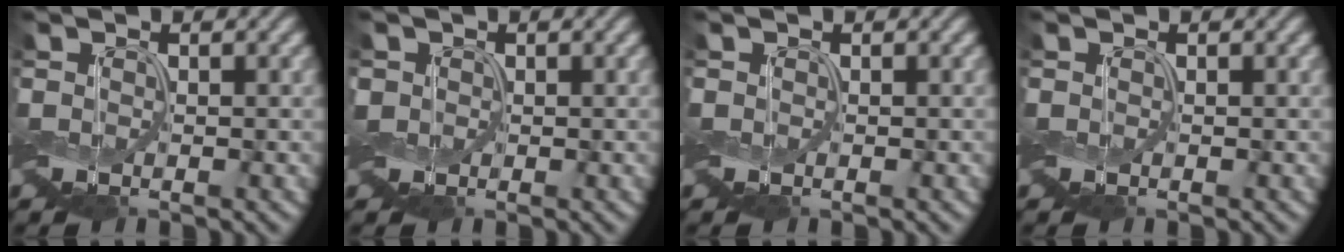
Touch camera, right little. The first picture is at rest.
{"total": 1.0, "force": [0.1, 1.0, 0.1], "torque": [-0.007, 0.003, -0.003]}
{"total": 0.0}
{"total": 0.0}